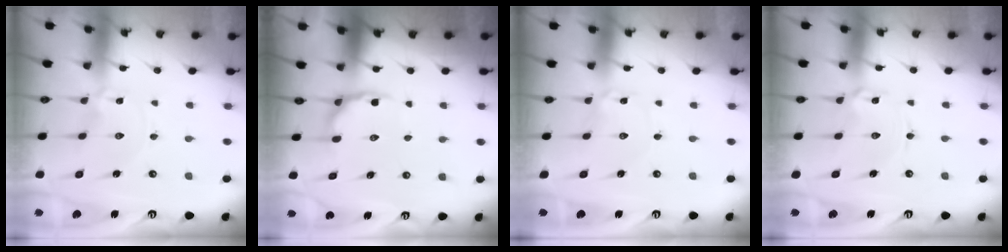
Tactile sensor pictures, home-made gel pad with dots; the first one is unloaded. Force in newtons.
{"total": 5.2, "press": 4.6, "slide": 2.4}
{"total": 1.6, "press": 1.6, "slide": 0.1}
{"total": 2.2, "press": 2.2, "slide": 0.3}